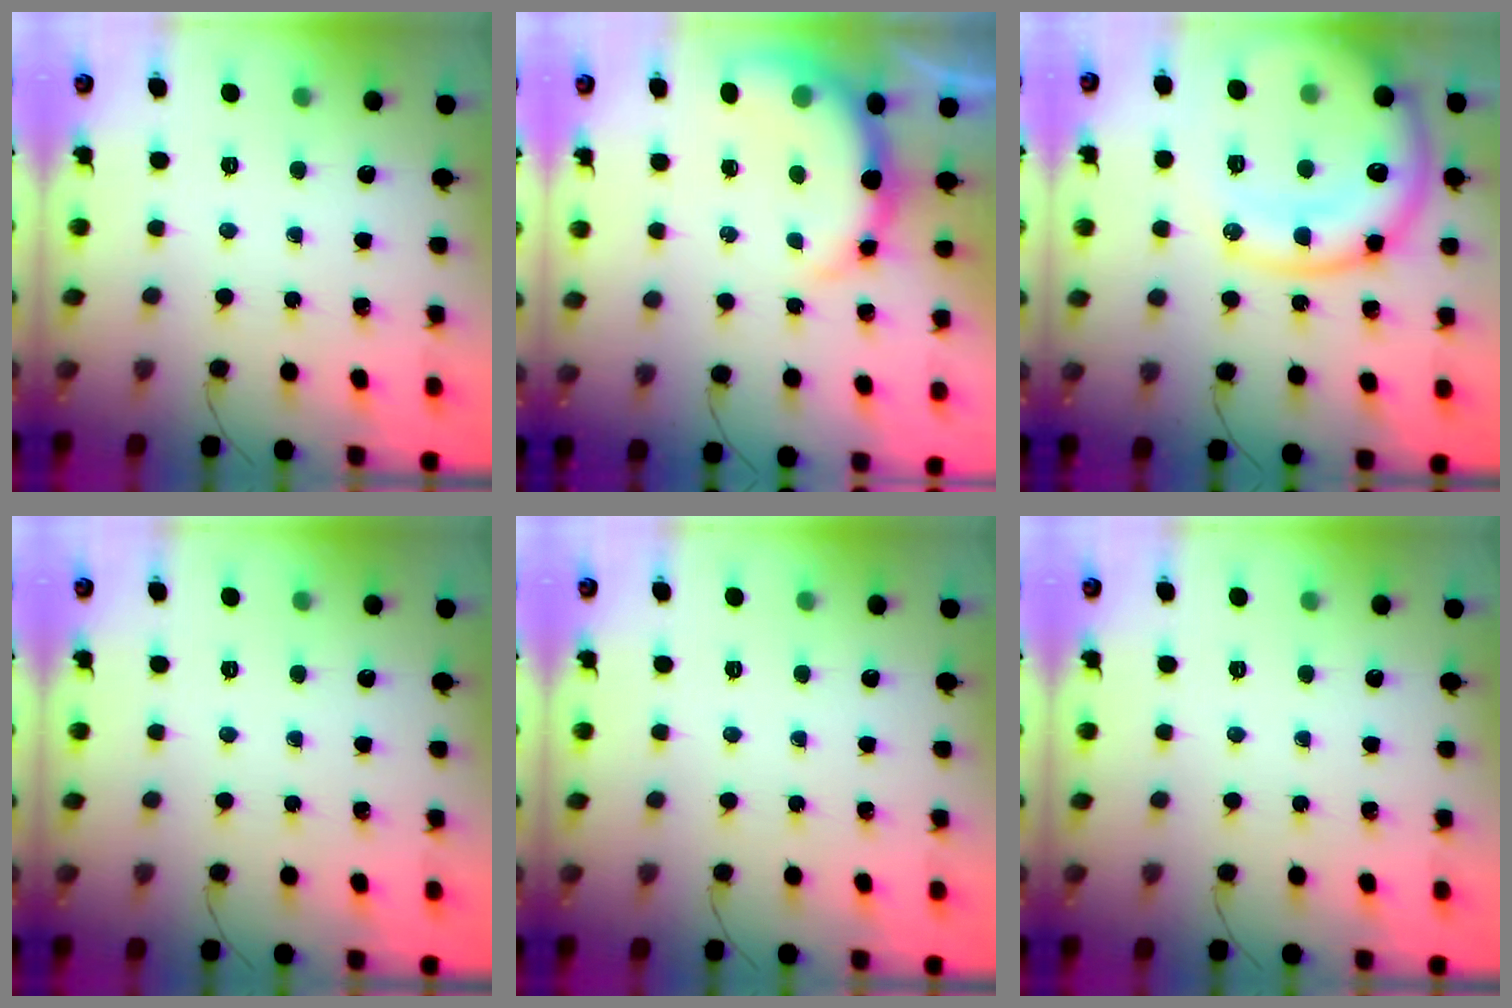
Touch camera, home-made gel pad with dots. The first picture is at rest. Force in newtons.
{"total": 8.7, "press": 8.5, "slide": 1.8}
{"total": 23.6, "press": 23.5, "slide": 2.8}
{"total": 0.0}
{"total": 0.0}
{"total": 0.0}